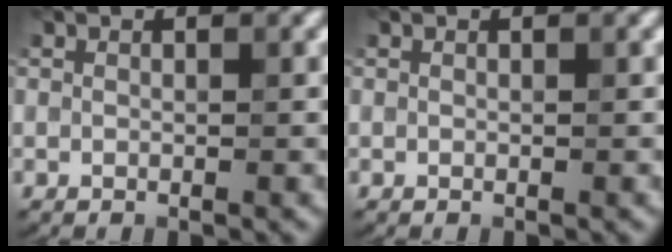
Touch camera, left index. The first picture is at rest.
{"total": 0.0}